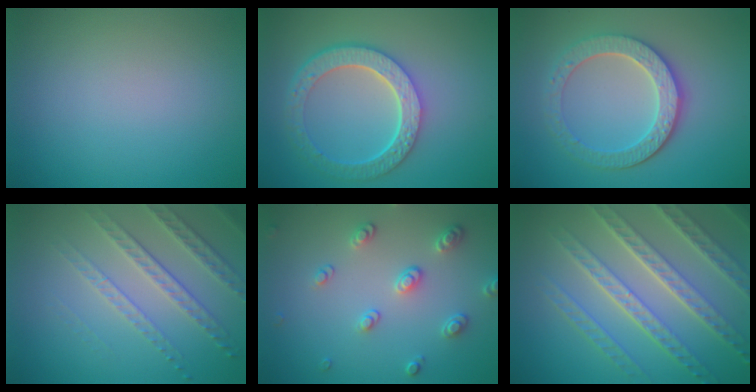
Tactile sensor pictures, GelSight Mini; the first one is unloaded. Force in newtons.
{"total": 6.0, "press": 4.5, "slide": 3.9}
{"total": 4.6, "press": 4.1, "slide": 2.1}
{"total": 3.6, "press": 3.2, "slide": 1.5}
{"total": 2.7, "press": 2.6, "slide": 0.4}
{"total": 8.1, "press": 5.6, "slide": 5.8}